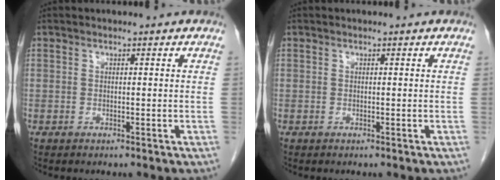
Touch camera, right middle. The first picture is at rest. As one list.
[{"total": 0.0}]